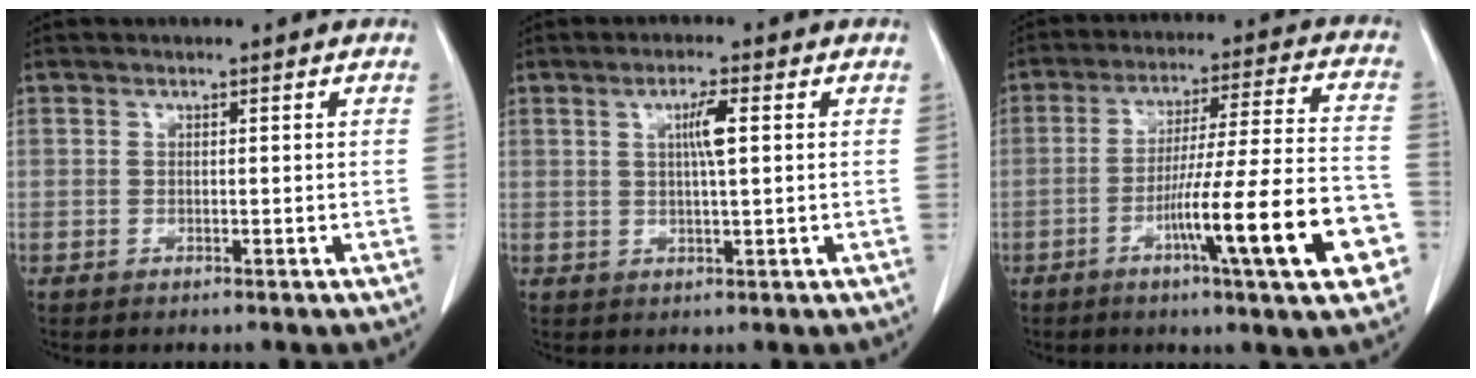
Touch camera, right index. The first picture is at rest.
{"total": 3.7, "force": [0.8, 0.2, 3.6], "torque": [-0.062, 0.001, 0.013]}
{"total": 17.8, "force": [-7.1, 0.3, 16.4], "torque": [-0.227, 0.002, -0.104]}